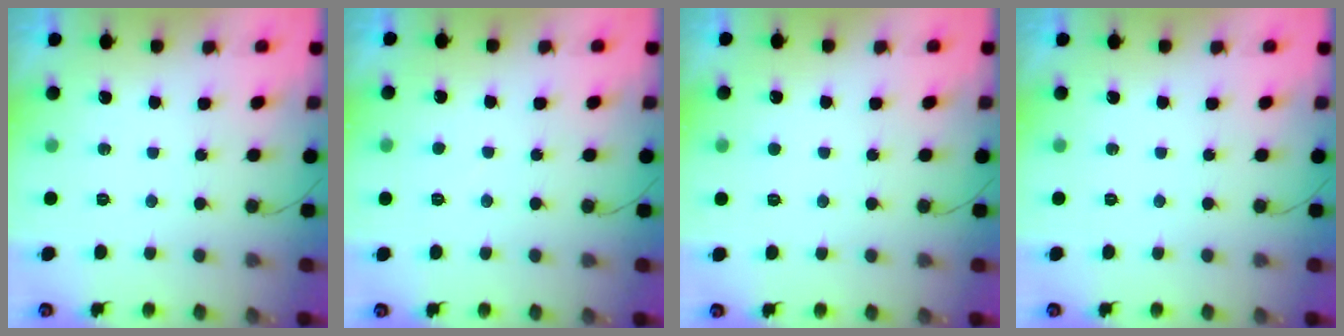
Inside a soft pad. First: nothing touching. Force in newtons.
{"total": 1.9, "press": 1.9, "slide": 0.2}
{"total": 1.7, "press": 1.7, "slide": 0.1}
{"total": 0.0}